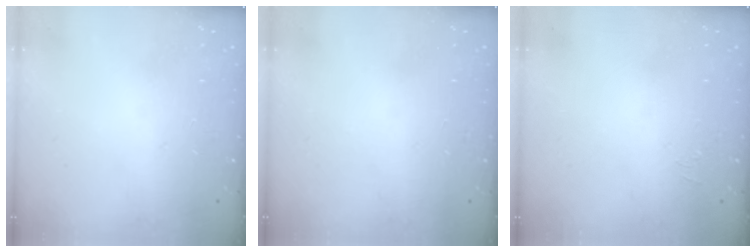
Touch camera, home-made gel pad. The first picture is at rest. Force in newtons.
{"total": 0.0}
{"total": 4.5, "press": 4.4, "slide": 0.9}